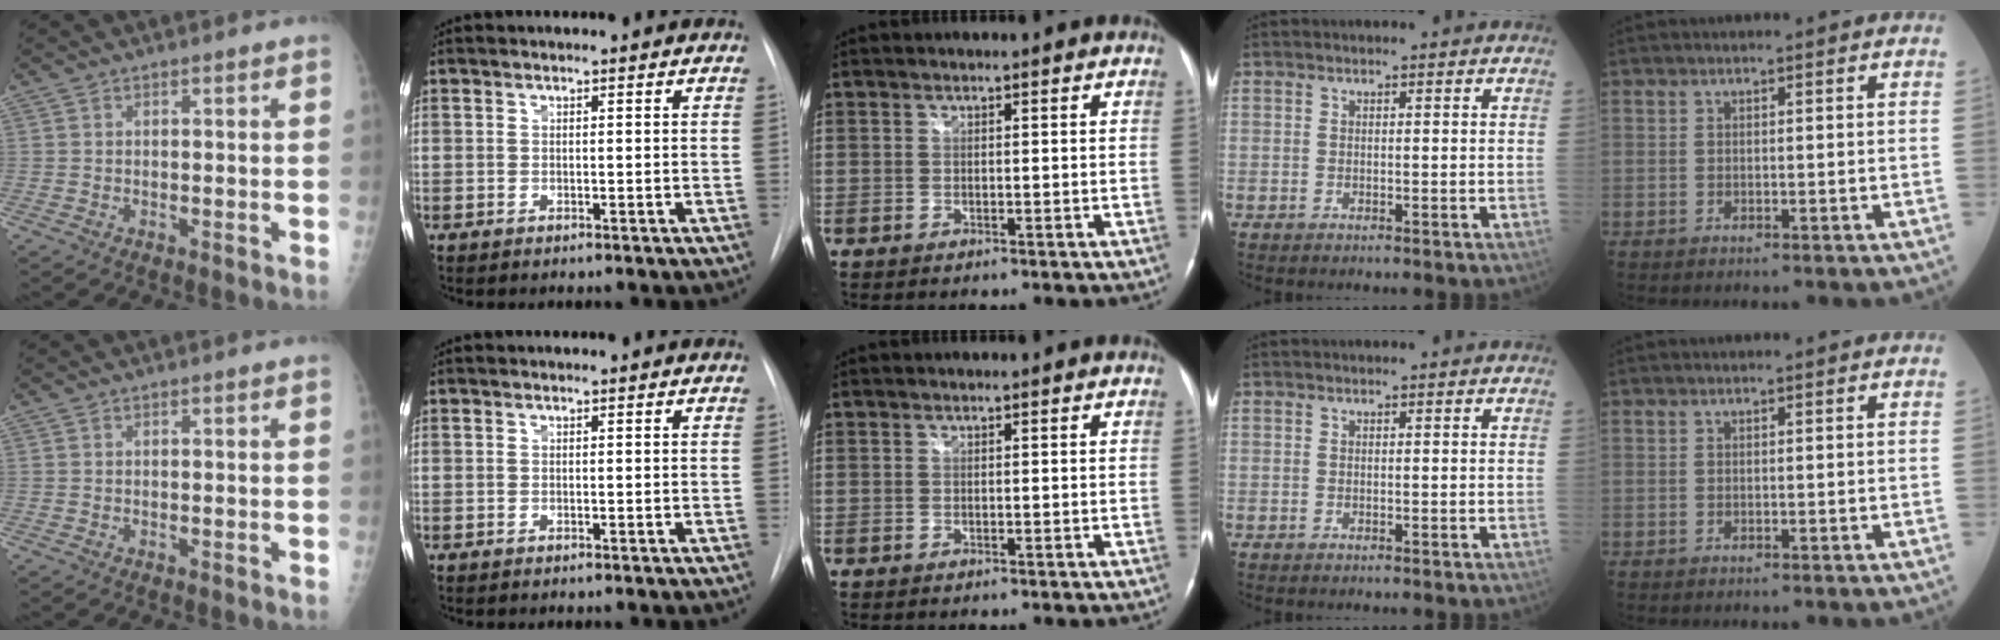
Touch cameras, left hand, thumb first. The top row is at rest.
{}